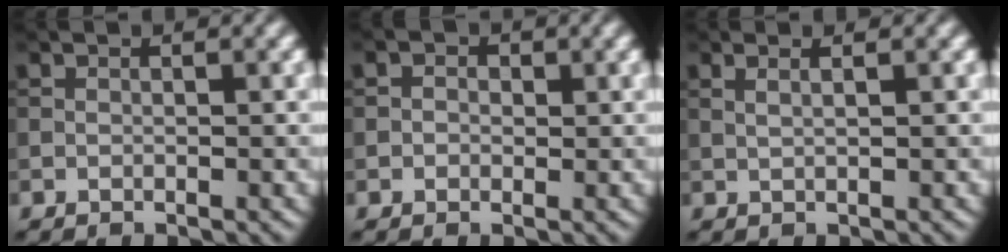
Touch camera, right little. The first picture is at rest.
{"total": 1.4, "force": [0.2, 1.3, 0.6], "torque": [-0.002, -0.001, -0.009]}
{"total": 1.7, "force": [1.0, 0.6, 1.3], "torque": [-0.011, -0.001, -0.002]}